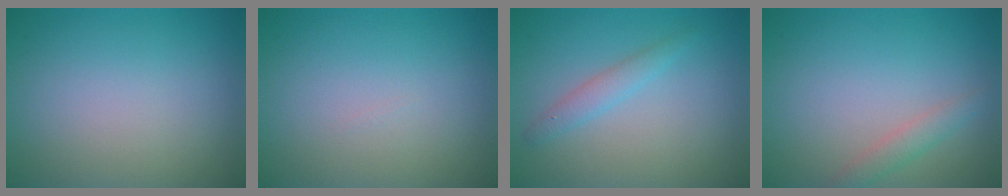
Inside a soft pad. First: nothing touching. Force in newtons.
{"total": 0.0}
{"total": 1.6, "press": 1.6, "slide": 0.1}
{"total": 1.6, "press": 1.6, "slide": 0.2}